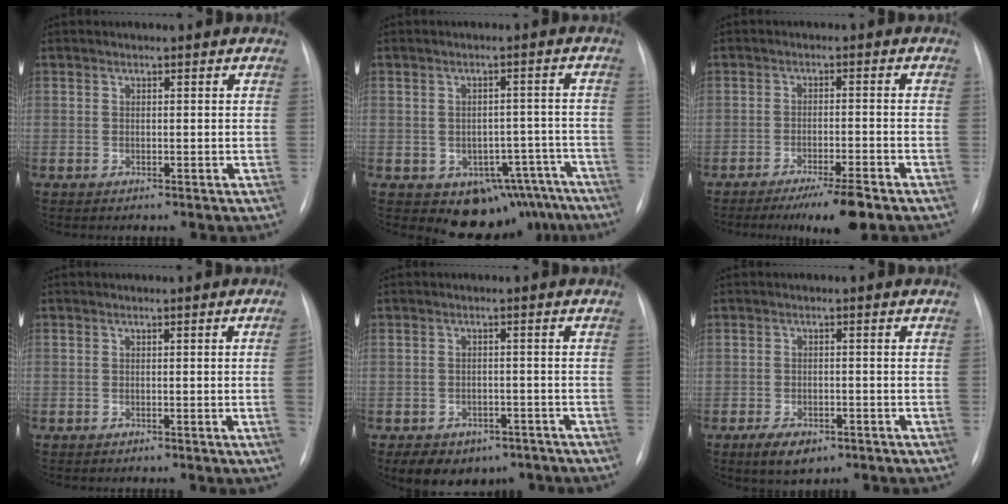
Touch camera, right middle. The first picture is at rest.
{"total": 10.6, "force": [-7.5, 6.9, 3.0], "torque": [-0.008, 0.037, -0.091]}
{"total": 6.6, "force": [-4.8, 0.2, 4.5], "torque": [-0.068, -0.014, -0.078]}
{"total": 1.8, "force": [-0.4, -0.4, 1.7], "torque": [-0.024, 0.001, -0.005]}
{"total": 8.8, "force": [-6.0, 5.6, 3.2], "torque": [-0.047, 0.014, -0.076]}
{"total": 5.0, "force": [-3.1, 2.6, 3.0], "torque": [-0.054, -0.004, -0.044]}